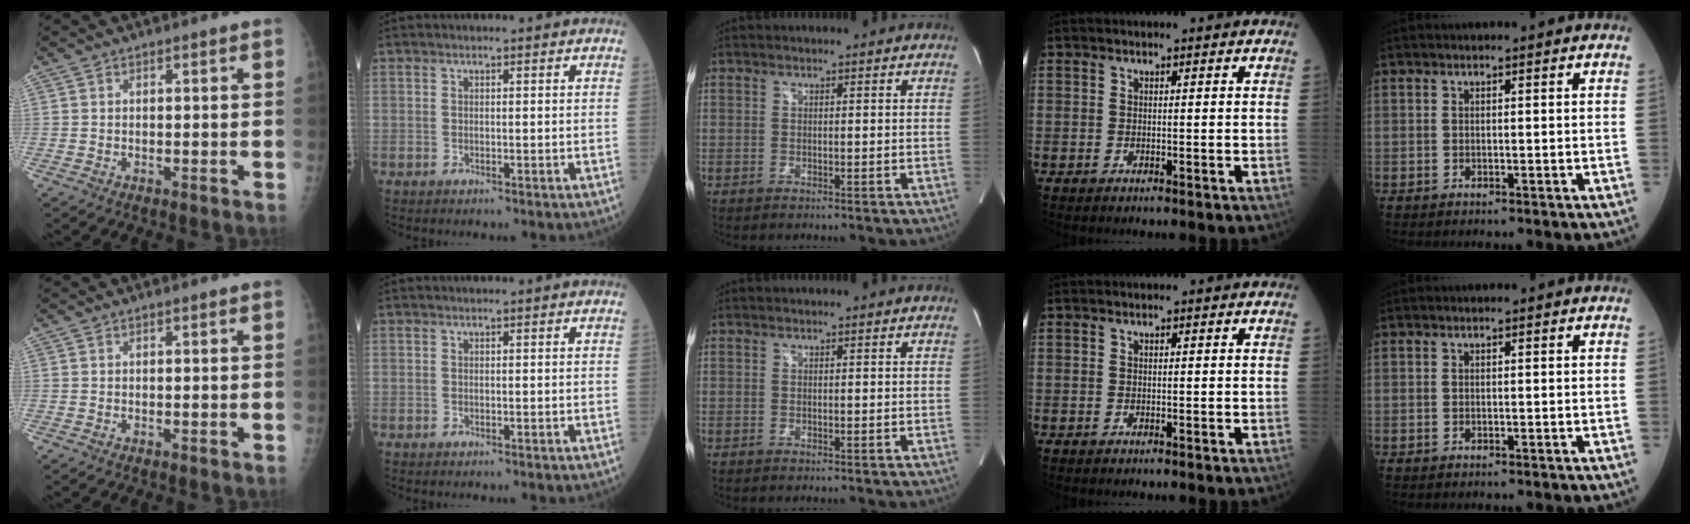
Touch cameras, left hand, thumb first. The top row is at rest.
{}